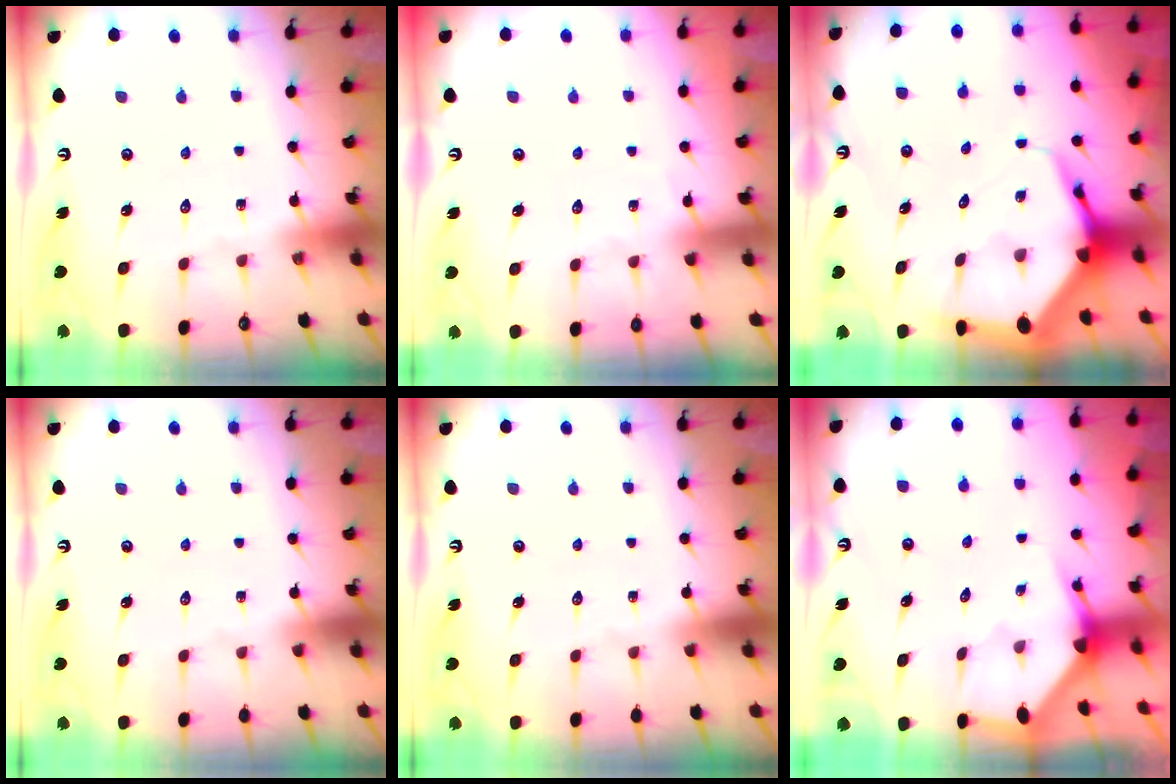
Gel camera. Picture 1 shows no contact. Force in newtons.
{"total": 4.8, "press": 4.7, "slide": 0.6}
{"total": 9.0, "press": 9.0, "slide": 1.0}
{"total": 0.0}
{"total": 0.0}
{"total": 2.6, "press": 2.6, "slide": 0.1}